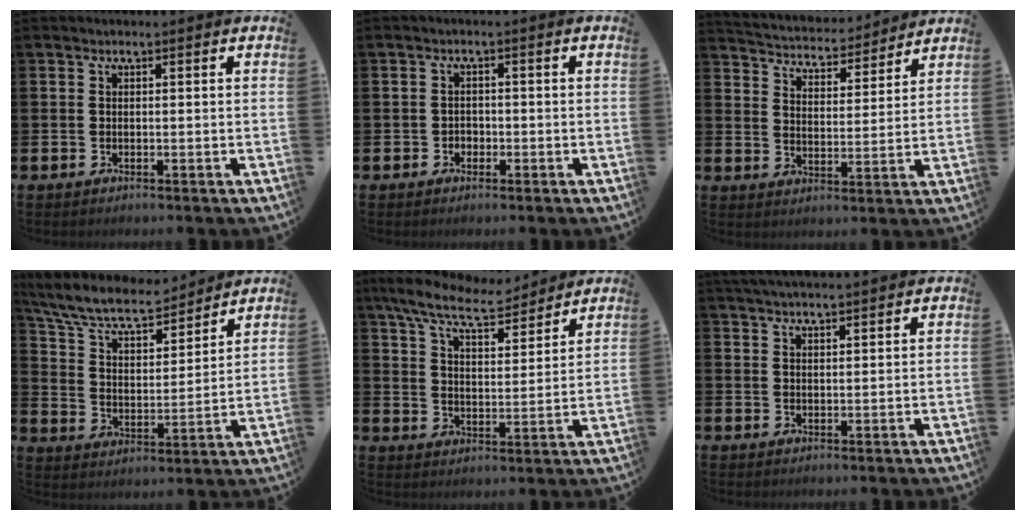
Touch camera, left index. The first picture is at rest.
{"total": 1.4, "force": [-0.6, 1.2, 0.3], "torque": [-0.006, 0.003, -0.016]}
{"total": 4.5, "force": [4.4, 1.1, 0.1], "torque": [-0.029, -0.037, 0.073]}
{"total": 9.1, "force": [8.2, 2.5, 3.2], "torque": [-0.105, -0.048, 0.144]}
{"total": 9.2, "force": [8.4, 1.5, 3.6], "torque": [-0.102, -0.036, 0.152]}
{"total": 3.0, "force": [3.0, -0.1, 0.4], "torque": [-0.012, -0.011, 0.055]}